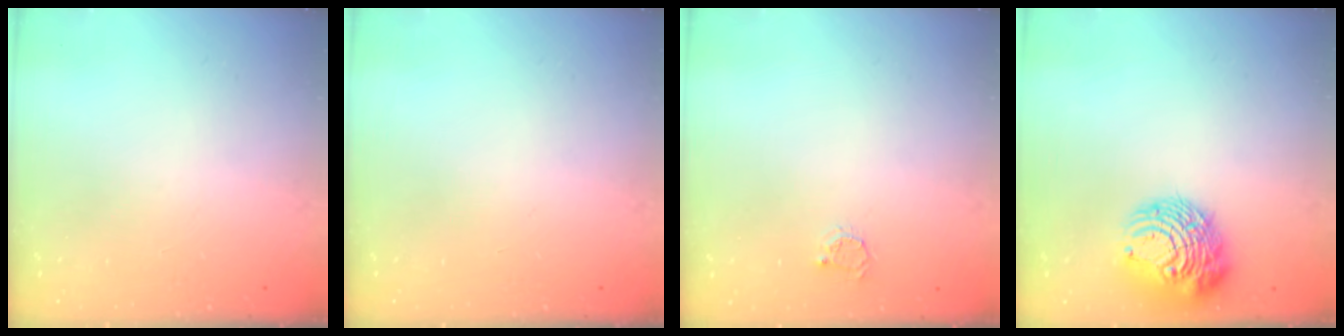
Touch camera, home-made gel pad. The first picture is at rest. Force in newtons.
{"total": 0.0}
{"total": 2.3, "press": 2.3, "slide": 0.3}
{"total": 11.1, "press": 11.0, "slide": 1.4}